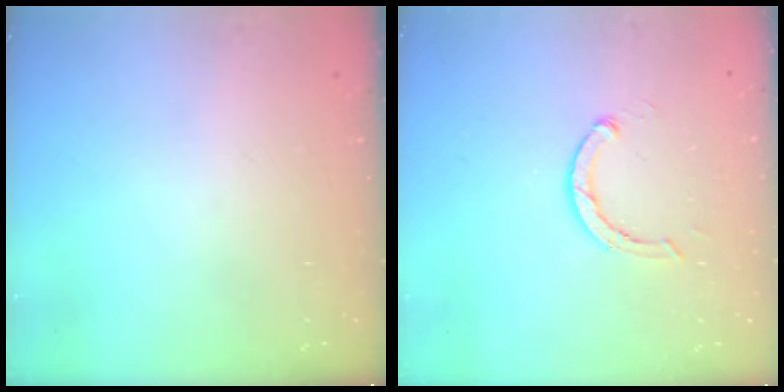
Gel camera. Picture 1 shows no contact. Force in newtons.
{"total": 2.9, "press": 2.9, "slide": 0.4}